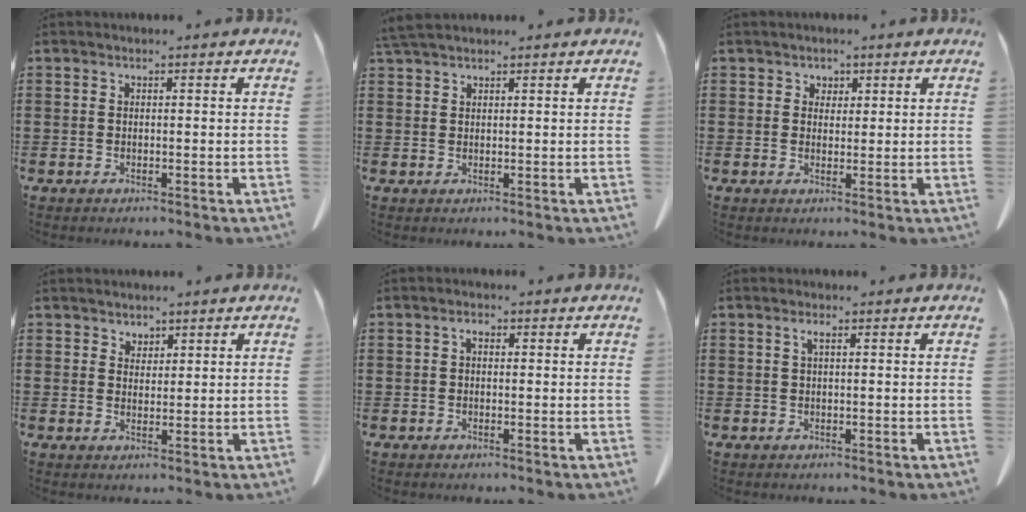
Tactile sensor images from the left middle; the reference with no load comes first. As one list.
[{"total": 2.3, "force": [2.0, 0.4, 1.2], "torque": [-0.036, -0.003, 0.038]}, {"total": 1.7, "force": [1.2, 1.2, 0.2], "torque": [-0.002, 0.001, 0.021]}, {"total": 2.0, "force": [1.8, 0.8, 0.1], "torque": [-0.006, 0.002, 0.037]}, {"total": 1.5, "force": [0.1, 0.8, 1.2], "torque": [-0.026, 0.004, 0.002]}, {"total": 1.2, "force": [0.5, 0.2, 1.1], "torque": [-0.022, 0.002, 0.009]}]